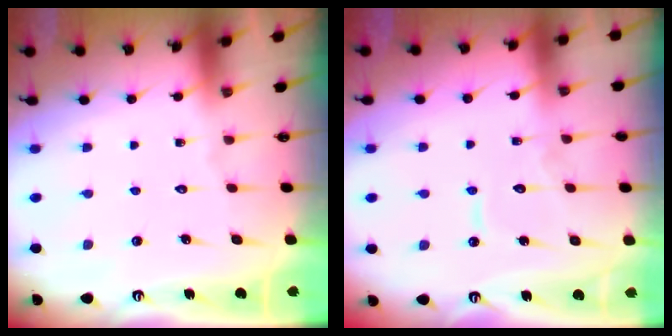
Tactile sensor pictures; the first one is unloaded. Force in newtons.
{"total": 6.6, "press": 6.5, "slide": 0.6}